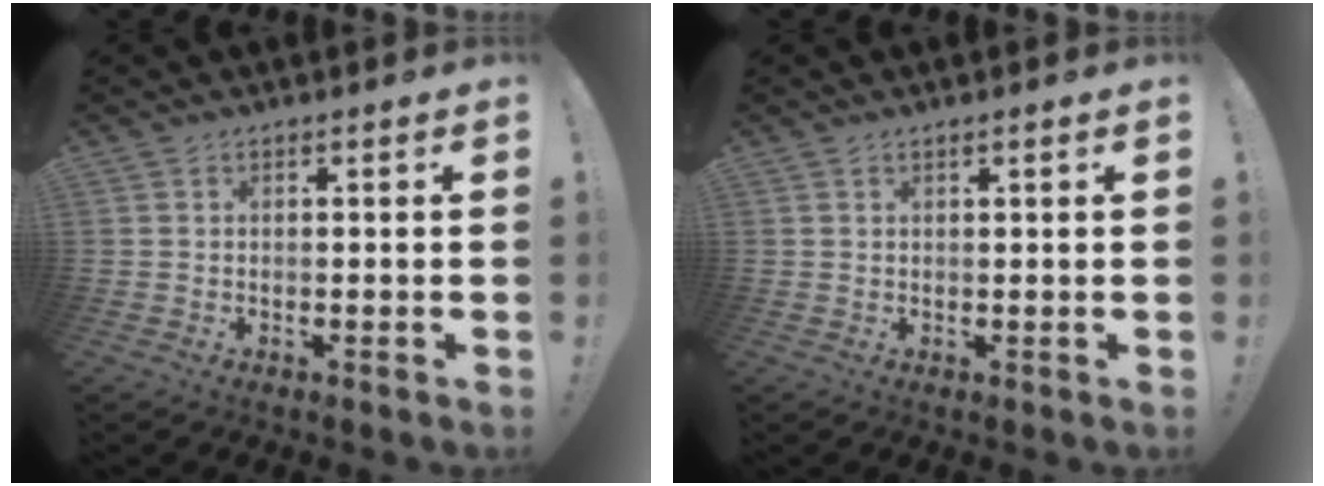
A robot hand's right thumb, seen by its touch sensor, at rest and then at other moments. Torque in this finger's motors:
{"motor_torque": [0.08, -0.03, -0.02, 0.06, -0.02]}